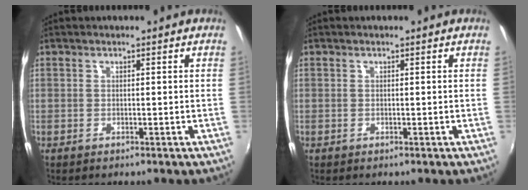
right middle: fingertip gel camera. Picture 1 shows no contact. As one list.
[{"total": 0.0}]